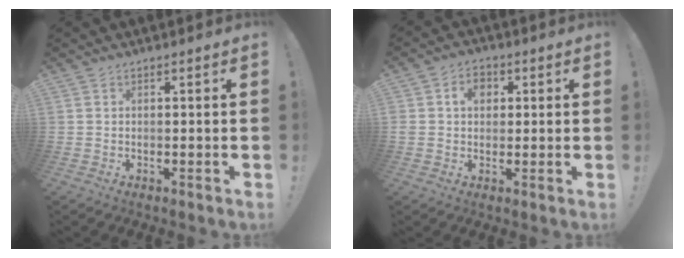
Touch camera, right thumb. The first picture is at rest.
{"total": 6.5, "force": [1.6, 5.2, 3.6], "torque": [-0.049, 0.002, 0.028]}